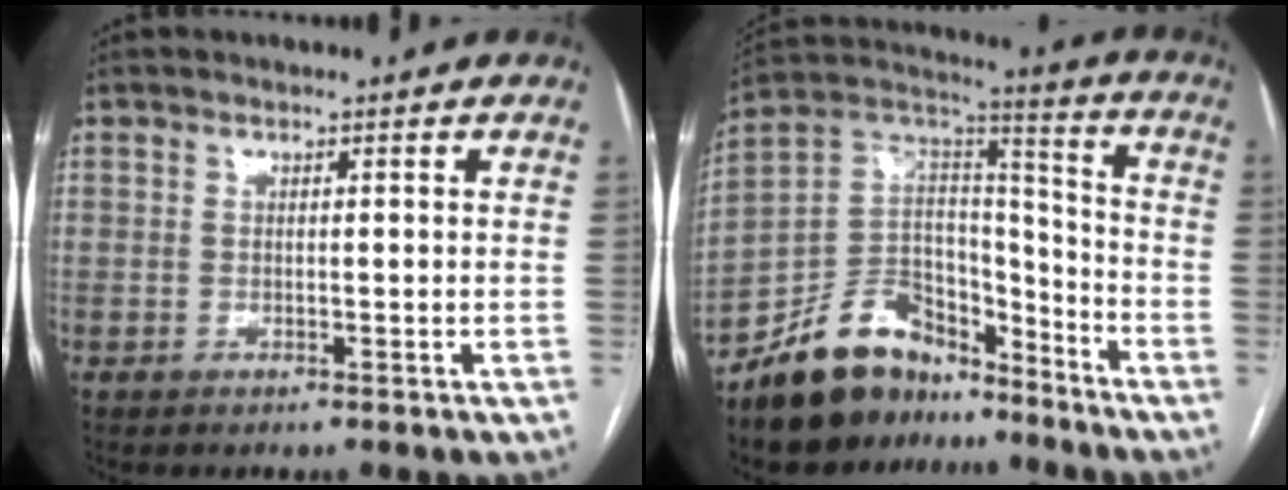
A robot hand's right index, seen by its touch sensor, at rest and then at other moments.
{"total": 15.5, "force": [-12.1, 8.1, 5.3], "torque": [-0.095, 0.062, -0.214]}